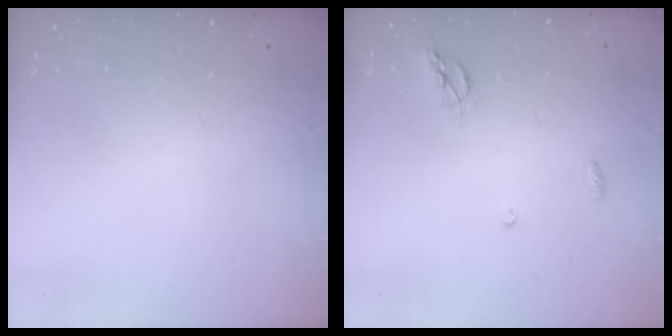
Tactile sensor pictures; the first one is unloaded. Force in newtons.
{"total": 6.5, "press": 6.5, "slide": 0.6}